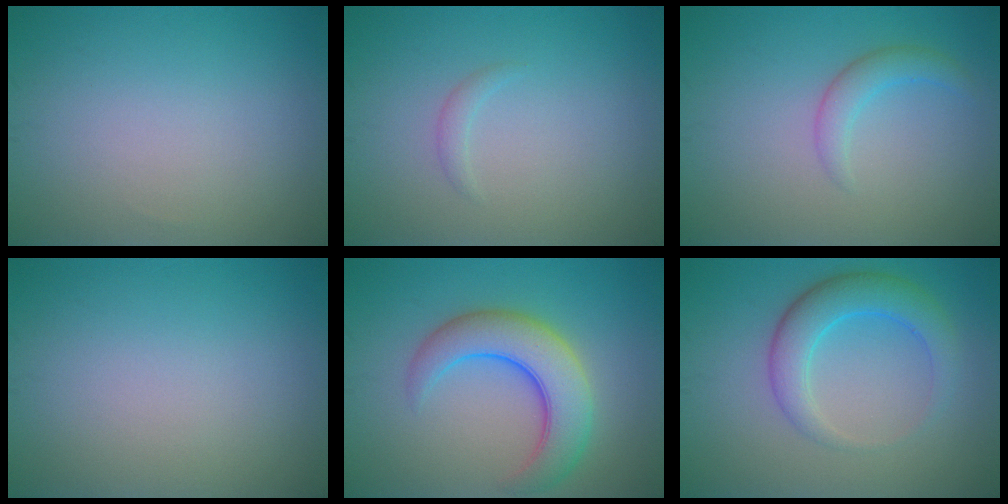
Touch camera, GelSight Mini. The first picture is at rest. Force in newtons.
{"total": 0.8, "press": 0.8, "slide": 0.1}
{"total": 2.0, "press": 2.0, "slide": 0.1}
{"total": 0.0}
{"total": 6.7, "press": 6.7, "slide": 0.3}
{"total": 4.5, "press": 4.5, "slide": 0.2}